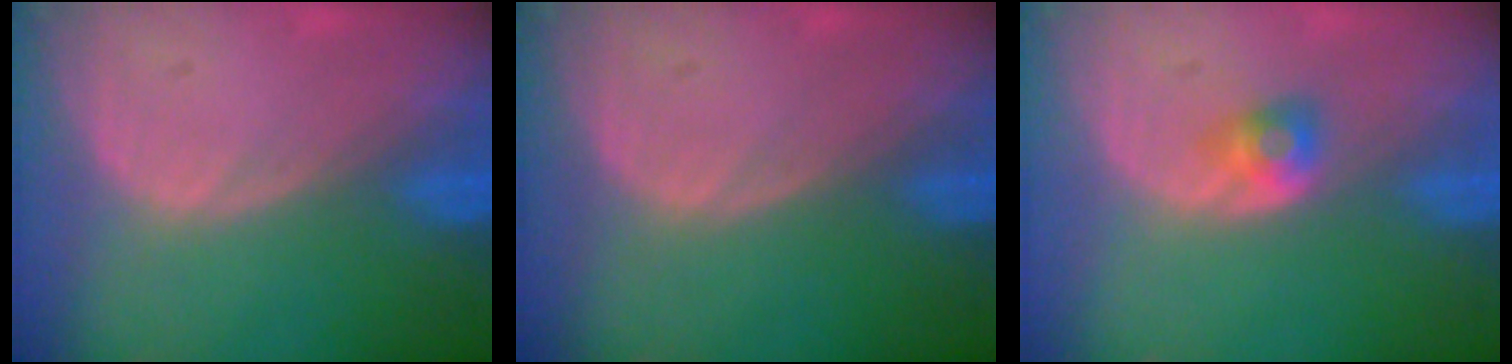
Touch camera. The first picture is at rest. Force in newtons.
{"total": 0.0}
{"total": 2.7, "press": 2.4, "slide": 1.2}